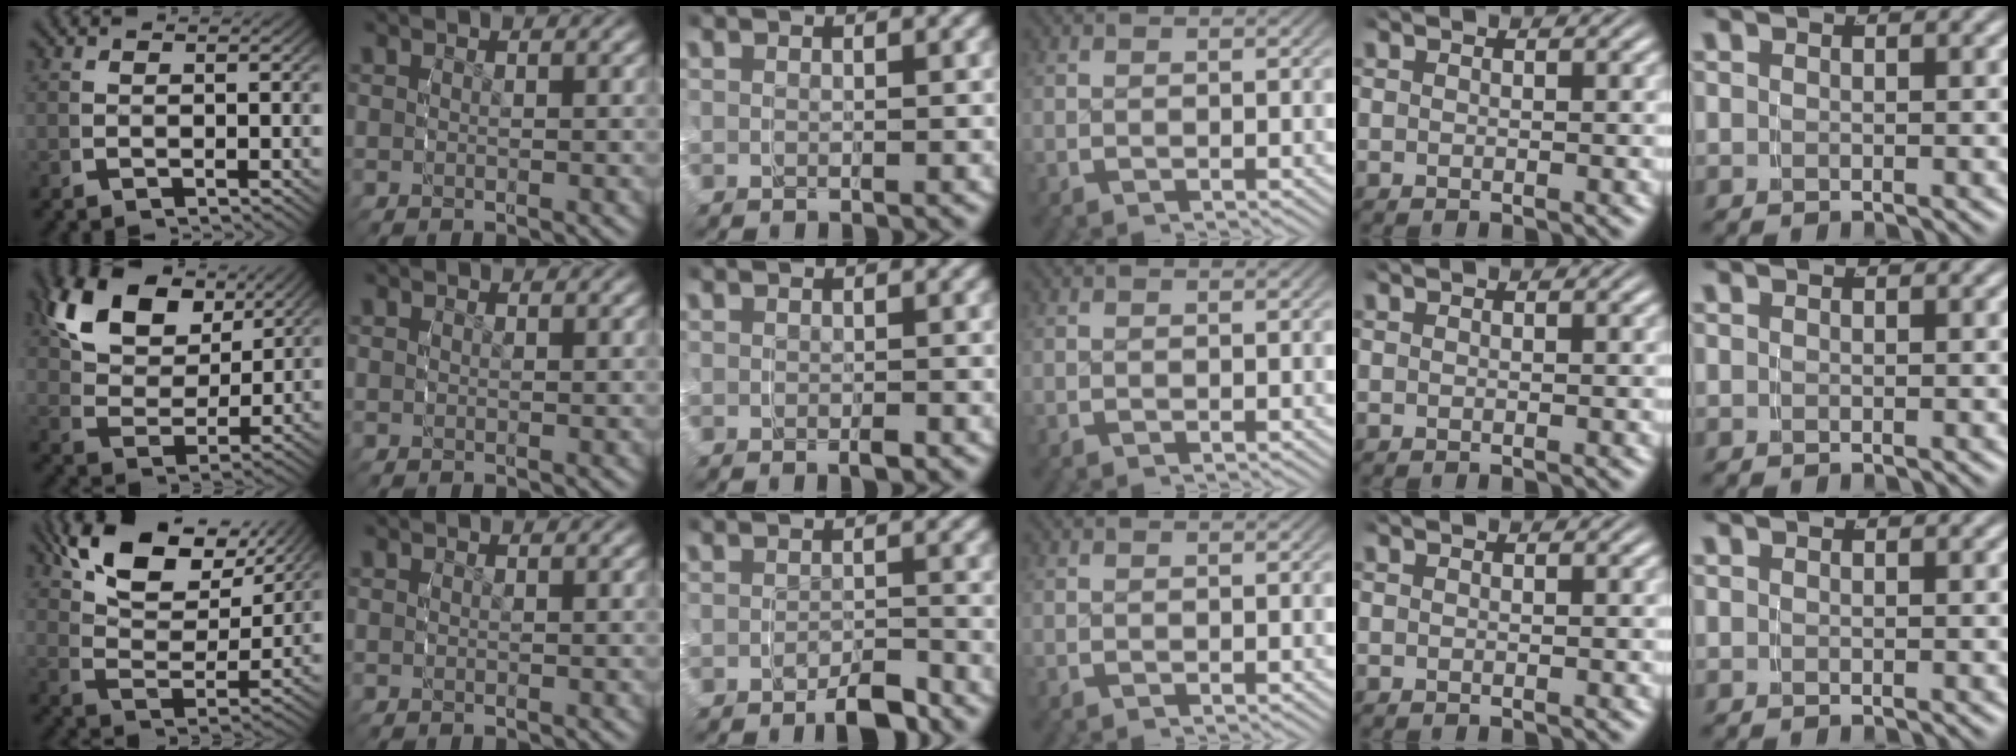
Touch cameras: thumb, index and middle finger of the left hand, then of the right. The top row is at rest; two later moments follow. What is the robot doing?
{"motion": "grasp_and_lifting", "object": "ribbon"}